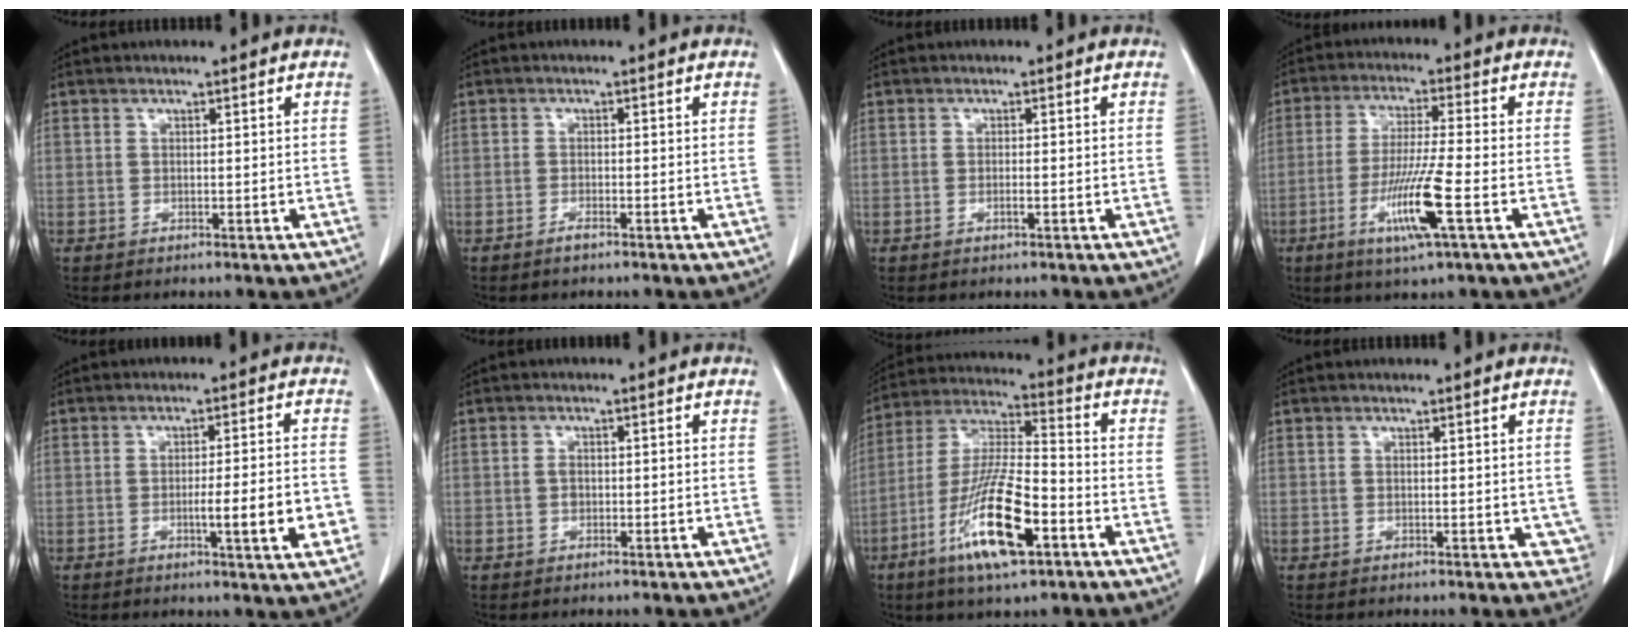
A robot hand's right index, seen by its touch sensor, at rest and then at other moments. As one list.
[{"total": 1.2, "force": [-1.0, 0.2, 0.7], "torque": [-0.016, -0.001, -0.016]}, {"total": 0.8, "force": [-0.3, -0.1, 0.7], "torque": [-0.012, 0.002, -0.003]}, {"total": 9.9, "force": [-3.7, -0.6, 9.2], "torque": [-0.176, -0.017, -0.070]}, {"total": 8.0, "force": [-2.1, 0.1, 7.7], "torque": [-0.103, -0.006, -0.027]}, {"total": 1.1, "force": [-0.2, 0.8, 0.8], "torque": [-0.011, 0.005, -0.001]}, {"total": 15.5, "force": [-7.0, 2.9, 13.5], "torque": [-0.272, -0.017, -0.126]}, {"total": 2.2, "force": [-0.1, 1.5, 1.6], "torque": [0.001, 0.004, 0.000]}]